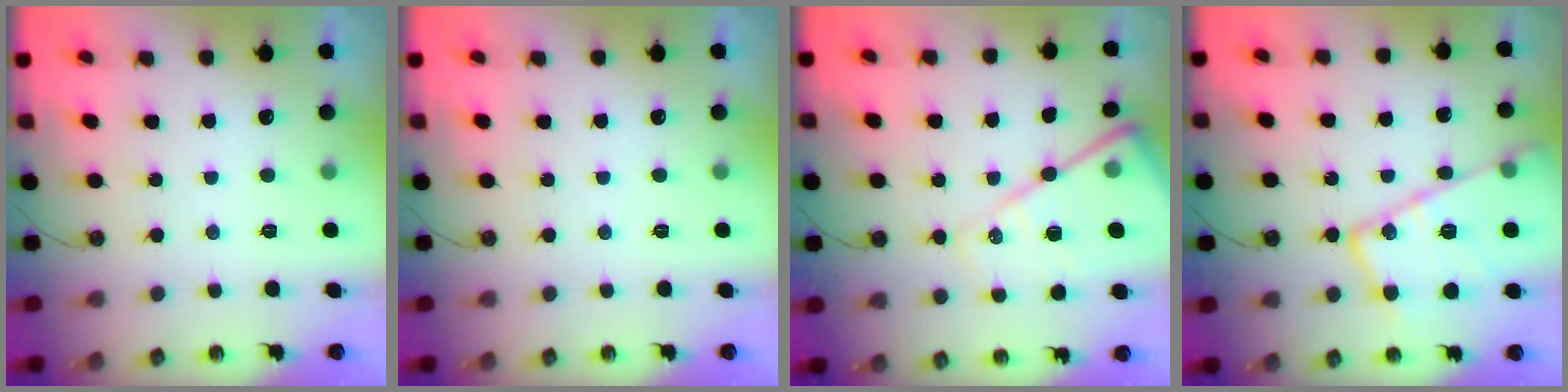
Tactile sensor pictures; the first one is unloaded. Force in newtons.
{"total": 0.0}
{"total": 16.7, "press": 16.6, "slide": 2.1}
{"total": 21.1, "press": 21.0, "slide": 2.3}